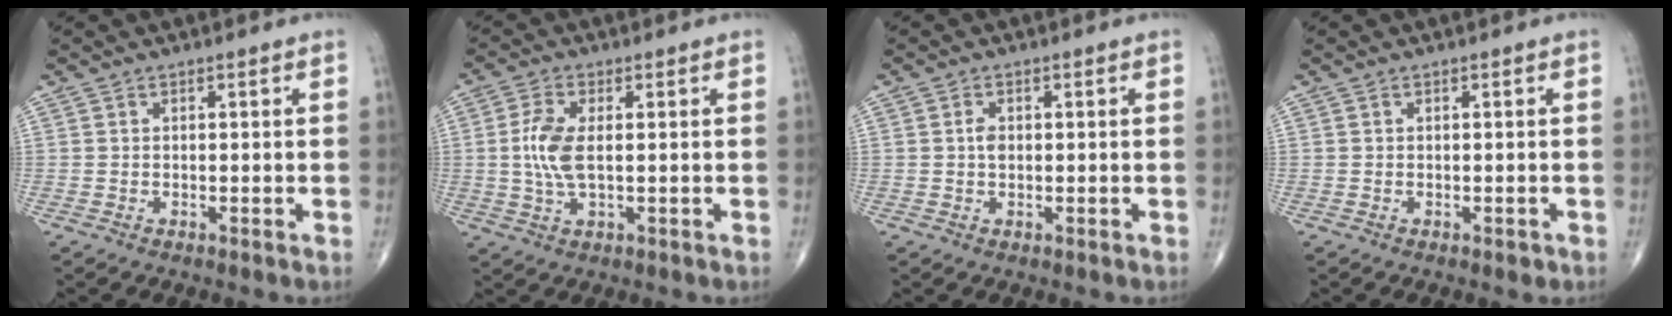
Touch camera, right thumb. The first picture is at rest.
{"total": 6.4, "force": [0.3, 2.7, 5.8], "torque": [-0.133, -0.001, 0.002]}
{"total": 1.6, "force": [0.1, 1.1, 1.2], "torque": [-0.016, 0.003, 0.000]}
{"total": 0.6, "force": [-0.3, 0.3, 0.4], "torque": [0.000, 0.000, -0.005]}